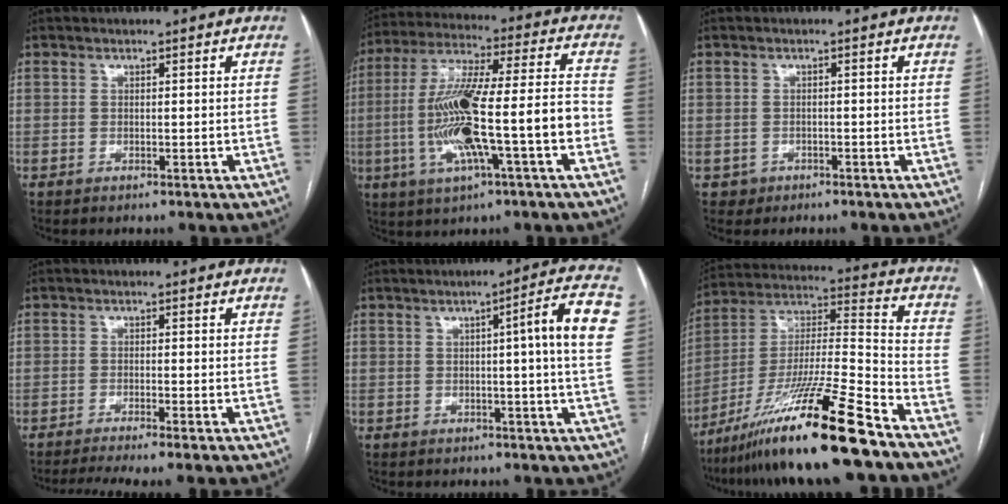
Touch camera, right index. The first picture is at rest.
{"total": 17.7, "force": [-4.1, 1.6, 17.2], "torque": [-0.326, 0.010, -0.068]}
{"total": 1.6, "force": [-0.9, 1.3, -0.1], "torque": [0.004, 0.007, -0.012]}
{"total": 5.7, "force": [-4.2, -0.3, 3.8], "torque": [-0.061, -0.006, -0.068]}
{"total": 8.2, "force": [1.2, -1.1, 8.0], "torque": [-0.105, 0.005, 0.012]}
{"total": 20.9, "force": [-14.6, -0.6, 14.9], "torque": [-0.292, -0.030, -0.262]}